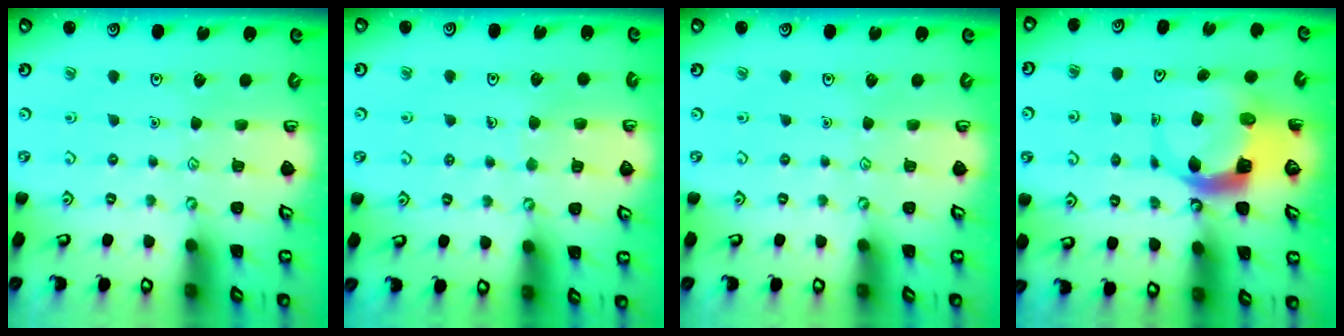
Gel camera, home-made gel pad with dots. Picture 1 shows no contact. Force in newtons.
{"total": 3.4, "press": 3.4, "slide": 0.2}
{"total": 0.0}
{"total": 6.6, "press": 6.5, "slide": 1.2}